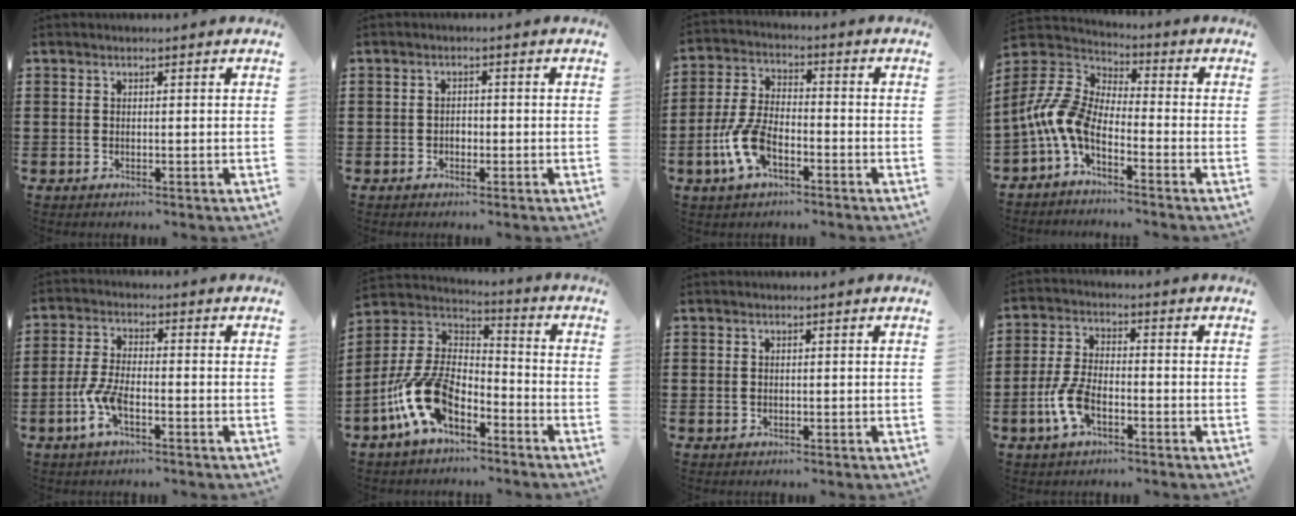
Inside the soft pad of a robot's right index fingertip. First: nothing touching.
{"total": 1.1, "force": [-0.5, 0.8, 0.7], "torque": [-0.015, -0.002, -0.011]}
{"total": 7.8, "force": [-3.3, 3.7, 6.1], "torque": [-0.154, -0.009, -0.067]}
{"total": 8.0, "force": [-4.0, 3.9, 5.8], "torque": [-0.170, -0.023, -0.093]}
{"total": 5.7, "force": [-2.4, 1.9, 4.8], "torque": [-0.122, -0.012, -0.053]}
{"total": 12.5, "force": [-7.0, 5.9, 8.5], "torque": [-0.217, 0.003, -0.143]}
{"total": 0.5, "force": [0.0, 0.5, 0.1], "torque": [-0.004, 0.003, -0.001]}
{"total": 6.2, "force": [-2.4, 2.9, 5.0], "torque": [-0.124, -0.005, -0.052]}